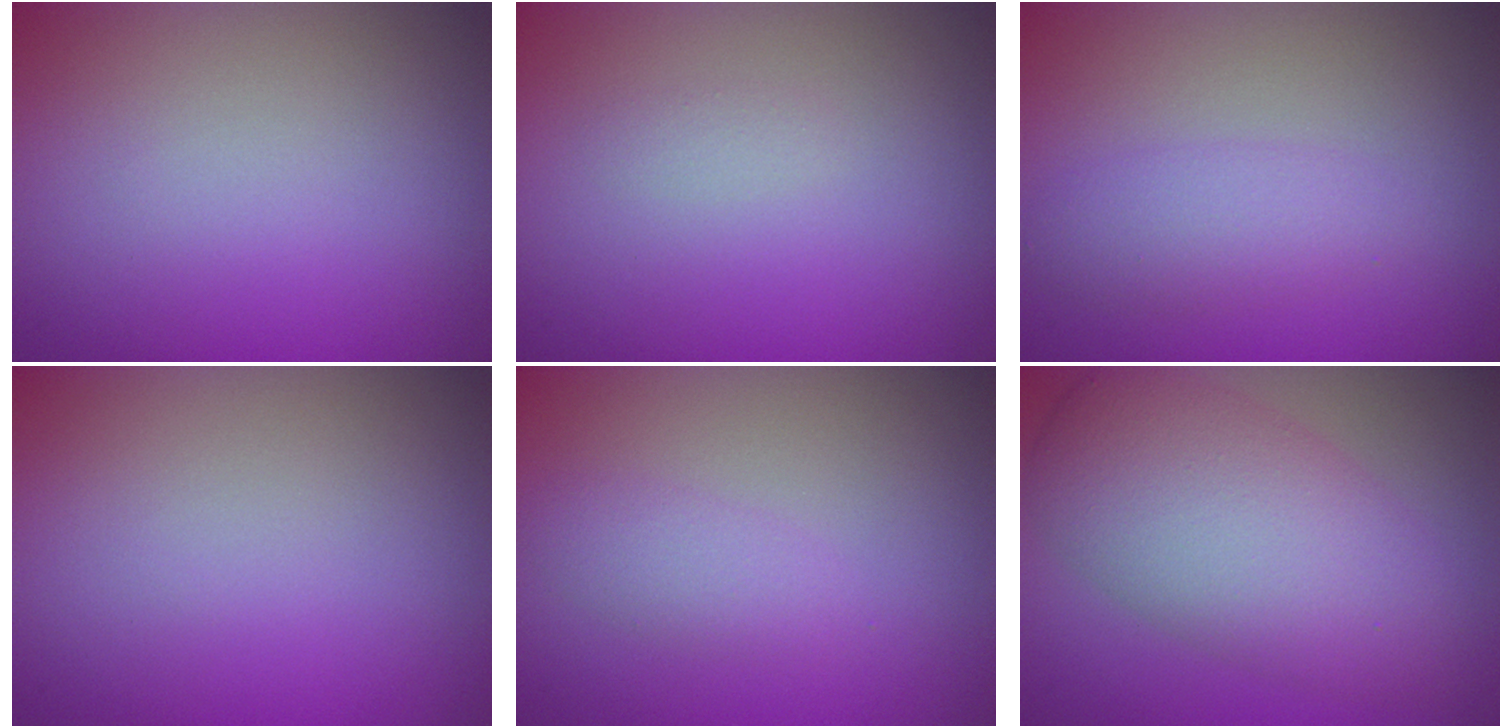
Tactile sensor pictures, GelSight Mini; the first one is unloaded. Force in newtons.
{"total": 0.6, "press": 0.6, "slide": 0.1}
{"total": 2.3, "press": 2.3, "slide": 0.2}
{"total": 0.0}
{"total": 1.7, "press": 1.7, "slide": 0.0}
{"total": 8.2, "press": 8.2, "slide": 0.3}